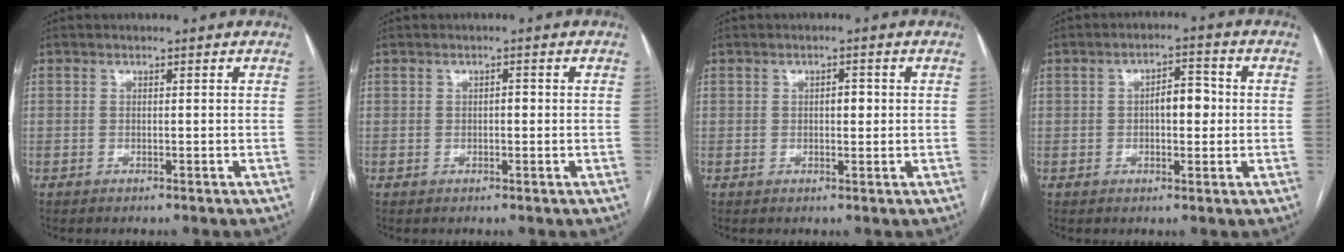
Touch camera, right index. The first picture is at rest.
{"total": 0.9, "force": [0.0, 0.5, 0.7], "torque": [-0.007, 0.005, -0.001]}
{"total": 1.8, "force": [0.2, 1.0, 1.5], "torque": [-0.020, 0.005, 0.003]}
{"total": 4.8, "force": [0.1, 2.3, 4.2], "torque": [-0.065, 0.015, 0.001]}